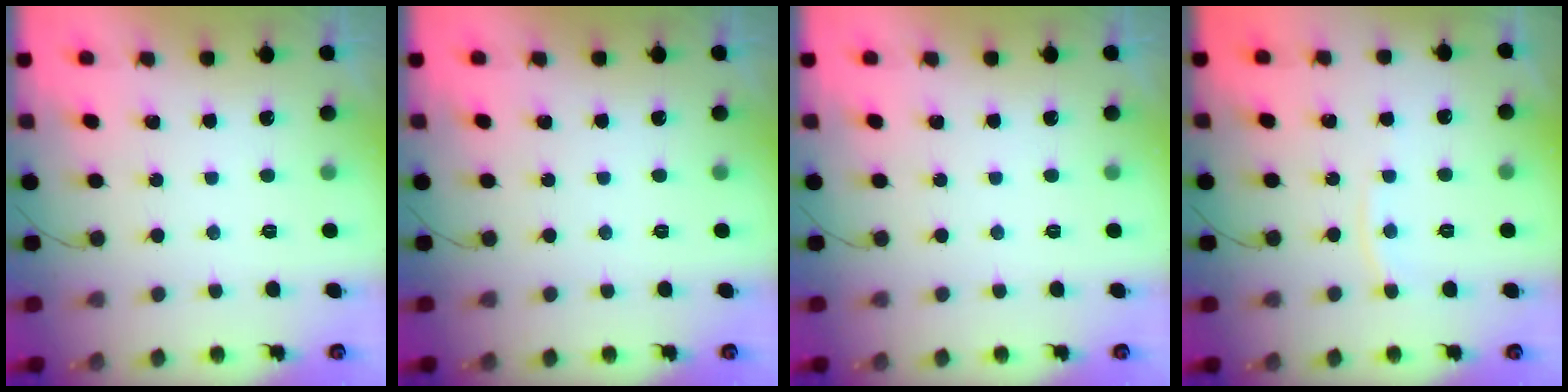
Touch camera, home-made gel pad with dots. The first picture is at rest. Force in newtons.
{"total": 0.0}
{"total": 0.0}
{"total": 4.7, "press": 4.7, "slide": 0.4}